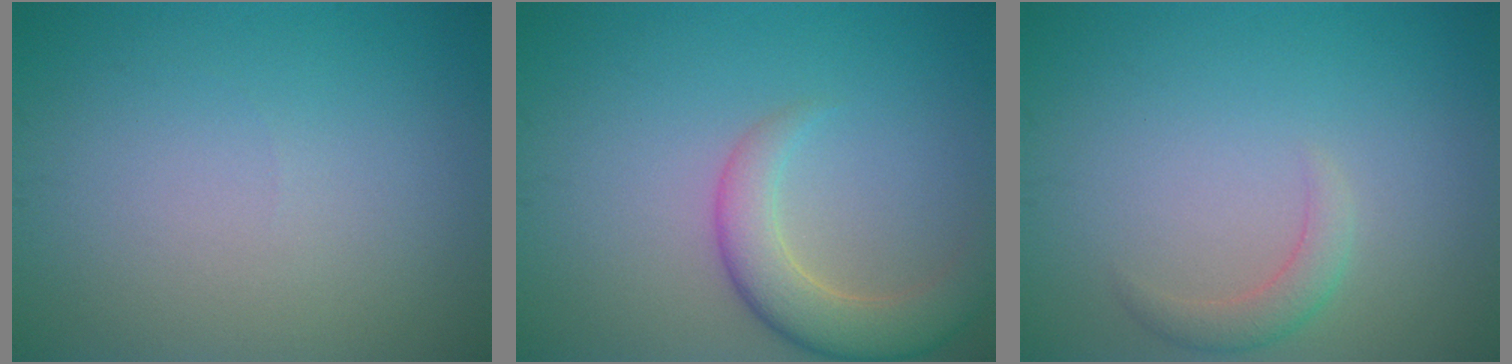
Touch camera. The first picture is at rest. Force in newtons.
{"total": 4.4, "press": 4.4, "slide": 0.4}
{"total": 1.7, "press": 1.7, "slide": 0.3}